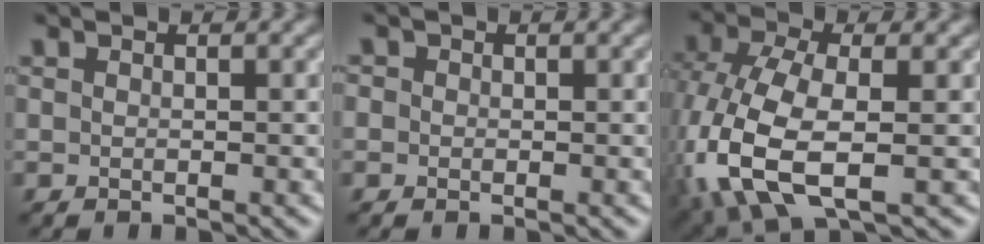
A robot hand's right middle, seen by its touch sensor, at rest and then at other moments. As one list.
[{"total": 0.9, "force": [0.1, 0.9, 0.2], "torque": [-0.003, -0.001, -0.006]}, {"total": 10.0, "force": [-2.3, 5.4, 8.2], "torque": [-0.195, -0.014, -0.047]}]